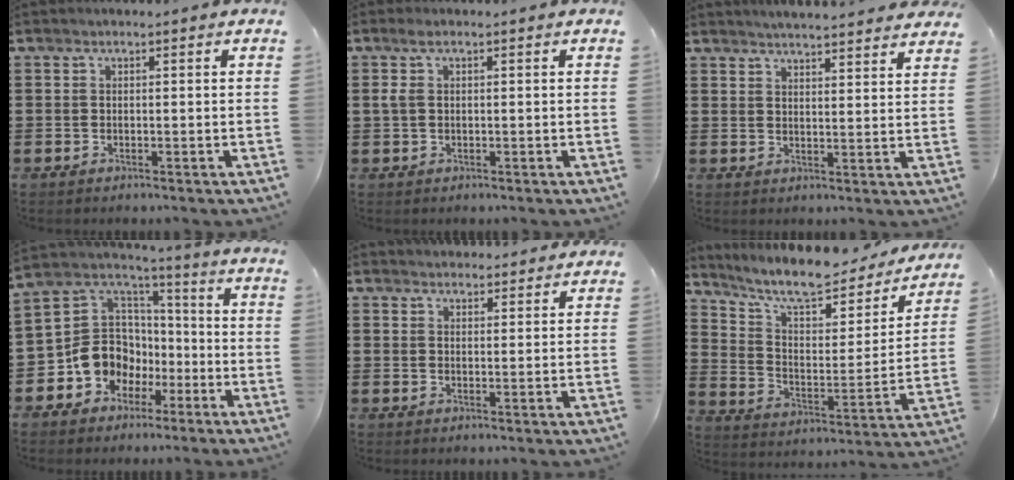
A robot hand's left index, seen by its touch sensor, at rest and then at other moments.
{"total": 2.5, "force": [0.3, 1.1, 2.2], "torque": [-0.054, 0.005, 0.001]}
{"total": 3.6, "force": [3.6, -0.2, 0.3], "torque": [-0.018, -0.018, 0.065]}
{"total": 10.6, "force": [-4.1, 9.3, 3.1], "torque": [-0.104, 0.008, -0.074]}
{"total": 2.4, "force": [2.4, 0.4, -0.2], "torque": [-0.003, -0.005, 0.048]}
{"total": 9.4, "force": [7.7, 1.9, 5.0], "torque": [-0.120, -0.051, 0.131]}